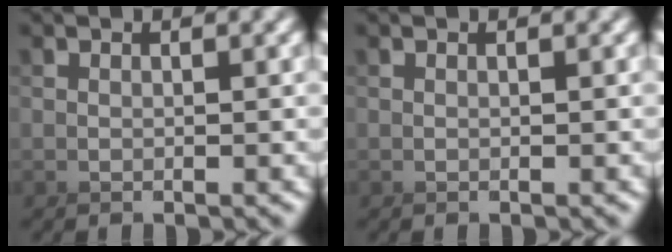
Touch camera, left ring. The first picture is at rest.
{"total": 0.0}